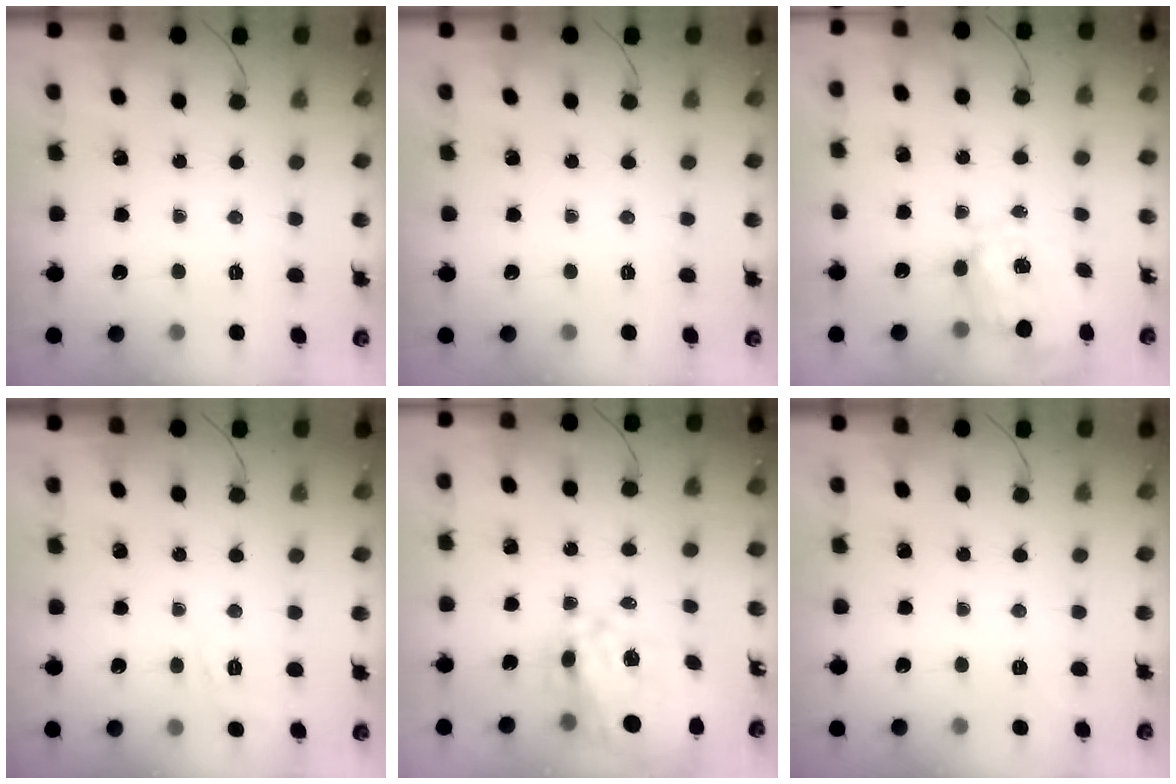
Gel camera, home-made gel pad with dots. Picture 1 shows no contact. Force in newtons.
{"total": 0.0}
{"total": 2.7, "press": 2.6, "slide": 0.8}
{"total": 2.2, "press": 0.7, "slide": 2.1}
{"total": 17.0, "press": 16.2, "slide": 5.2}
{"total": 2.3, "press": 1.5, "slide": 1.7}